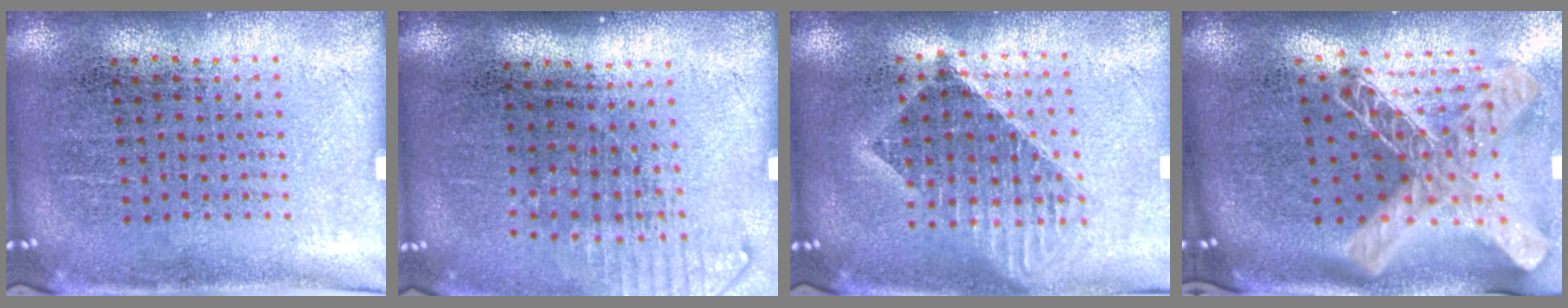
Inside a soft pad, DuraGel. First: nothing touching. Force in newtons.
{"total": 1.3, "press": 1.1, "slide": 0.8}
{"total": 1.6, "press": 1.4, "slide": 0.9}
{"total": 2.6, "press": 1.9, "slide": 1.8}